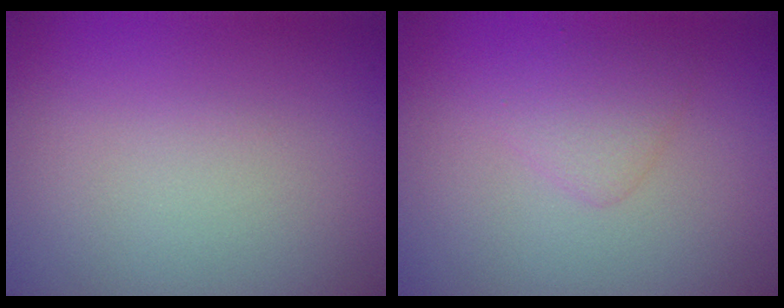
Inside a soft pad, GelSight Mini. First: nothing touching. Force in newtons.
{"total": 1.6, "press": 1.6, "slide": 0.2}